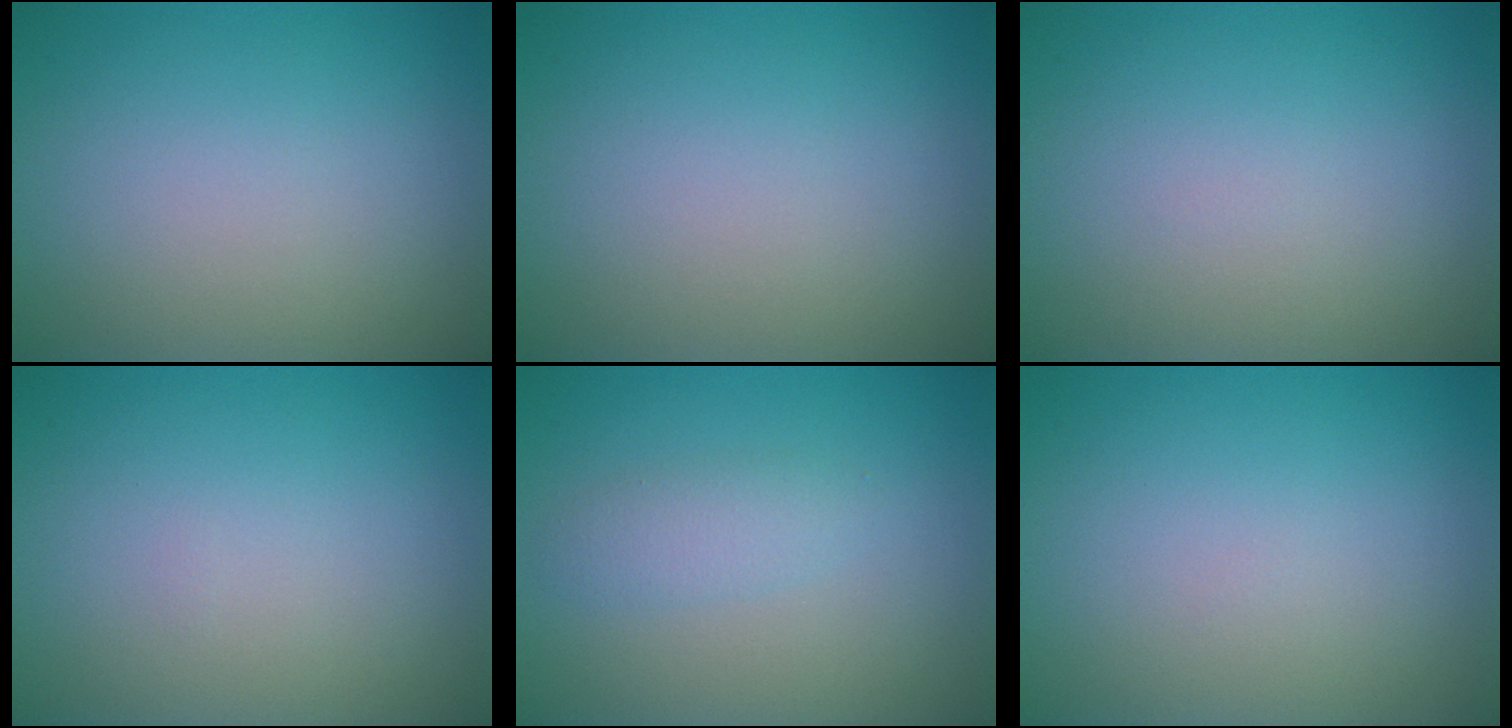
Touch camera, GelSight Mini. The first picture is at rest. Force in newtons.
{"total": 0.0}
{"total": 0.0}
{"total": 0.0}
{"total": 1.7, "press": 1.7, "slide": 0.0}
{"total": 0.0}